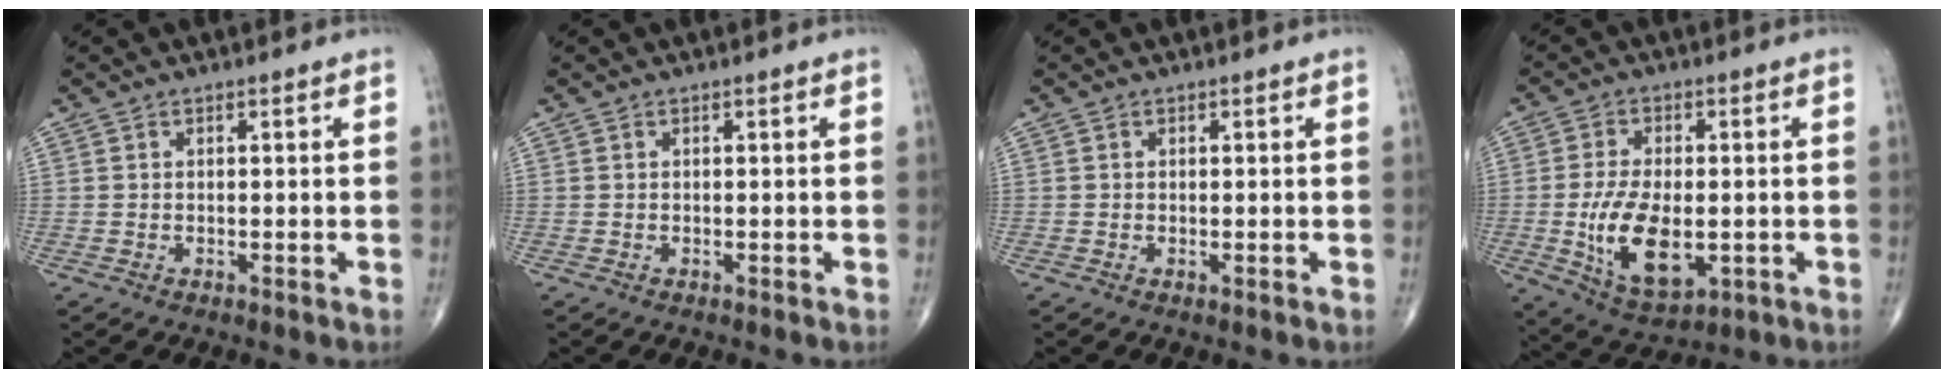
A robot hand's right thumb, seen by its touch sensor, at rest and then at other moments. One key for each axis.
{"total": 0.0}
{"total": 0.0}
{"total": 13.3, "fx": -2.2, "fy": 6.9, "fz": 11.1, "tx": -0.198, "ty": -0.011, "tz": -0.024}